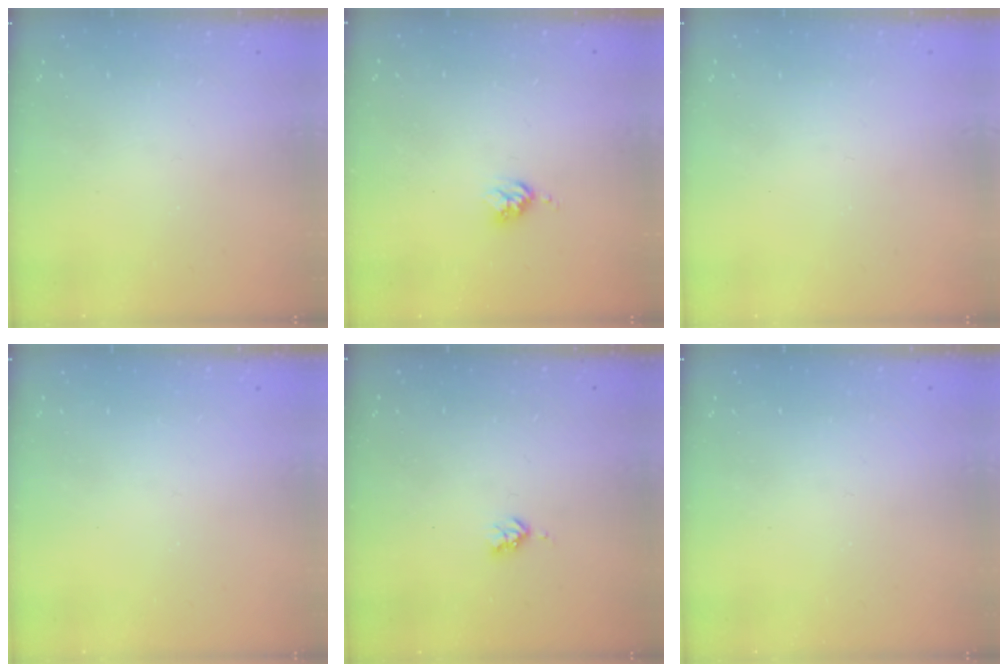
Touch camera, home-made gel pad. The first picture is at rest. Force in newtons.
{"total": 3.7, "press": 3.6, "slide": 0.5}
{"total": 0.5, "press": 0.5, "slide": 0.1}
{"total": 0.0}
{"total": 2.9, "press": 2.9, "slide": 0.5}
{"total": 0.0}